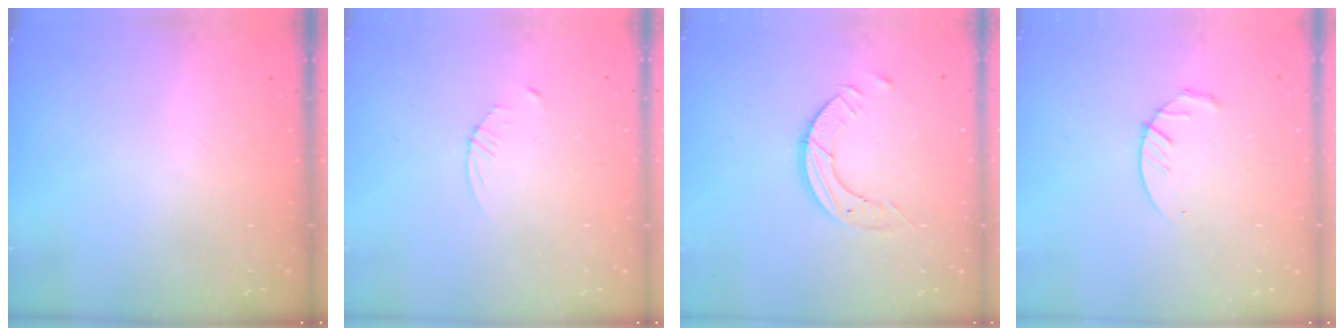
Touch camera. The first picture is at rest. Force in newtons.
{"total": 2.3, "press": 2.3, "slide": 0.3}
{"total": 7.1, "press": 7.1, "slide": 0.7}
{"total": 4.0, "press": 4.0, "slide": 0.6}